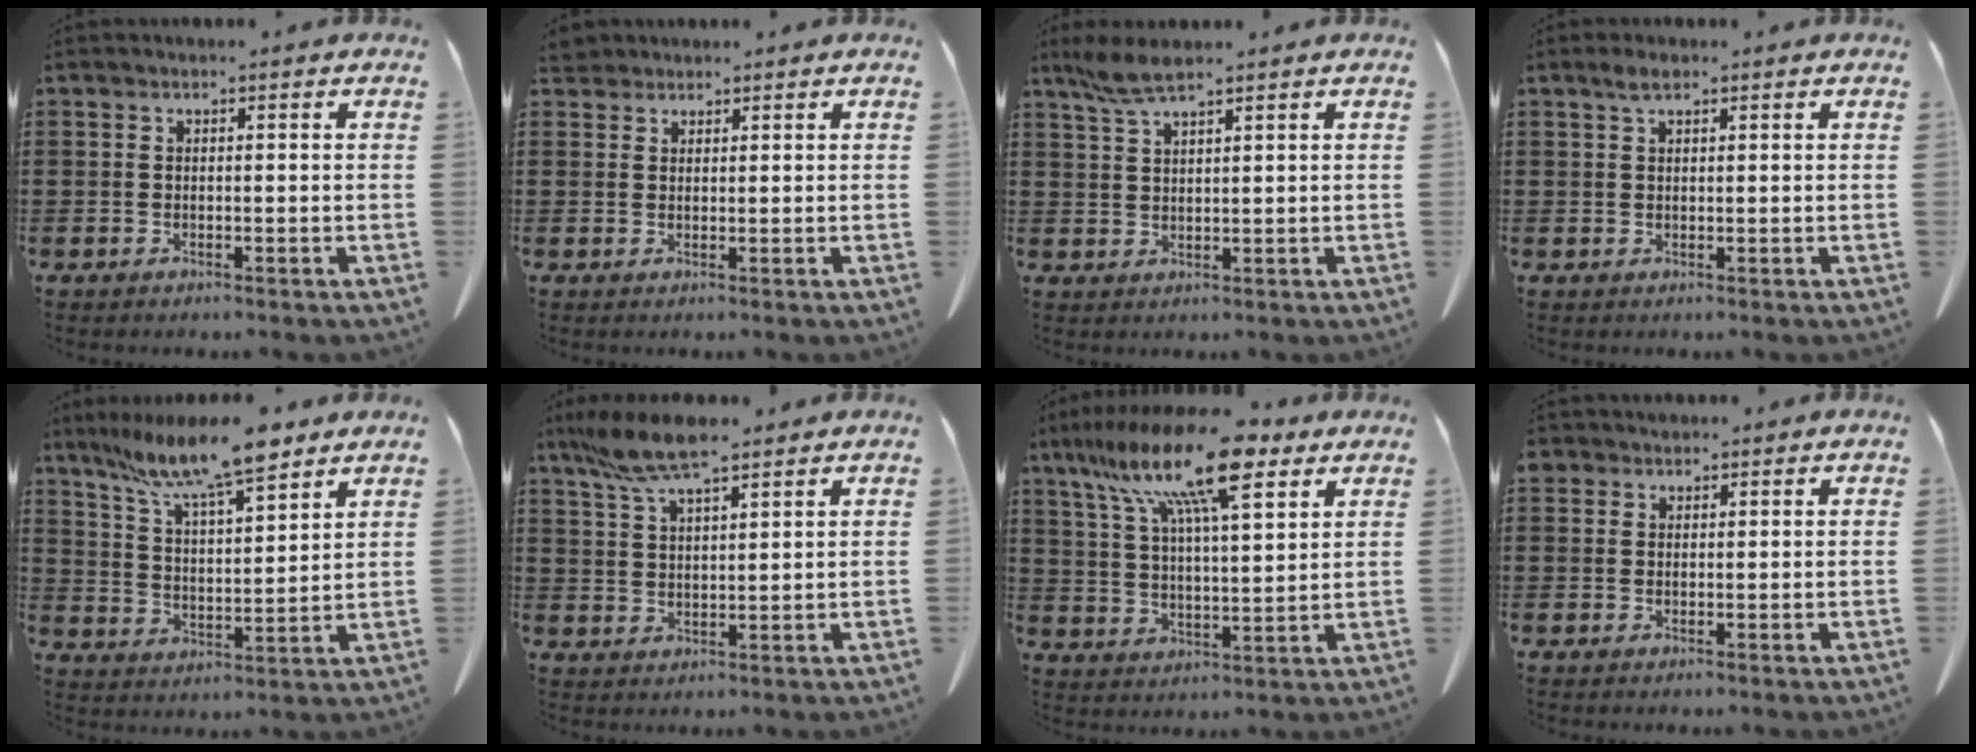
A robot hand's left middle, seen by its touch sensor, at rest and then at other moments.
{"total": 2.2, "force": [2.0, 0.8, 0.4], "torque": [-0.015, 0.004, 0.040]}
{"total": 4.5, "force": [3.2, 0.5, 3.0], "torque": [-0.067, -0.001, 0.060]}
{"total": 1.8, "force": [1.1, 0.7, 1.2], "torque": [-0.027, 0.002, 0.021]}
{"total": 11.0, "force": [8.9, 1.0, 6.2], "torque": [-0.138, -0.040, 0.151]}
{"total": 7.8, "force": [5.9, 1.4, 4.9], "torque": [-0.110, -0.009, 0.110]}
{"total": 16.3, "force": [11.0, 4.0, 11.3], "torque": [-0.221, -0.041, 0.186]}
{"total": 1.6, "force": [1.3, 0.9, 0.1], "torque": [-0.008, 0.003, 0.027]}